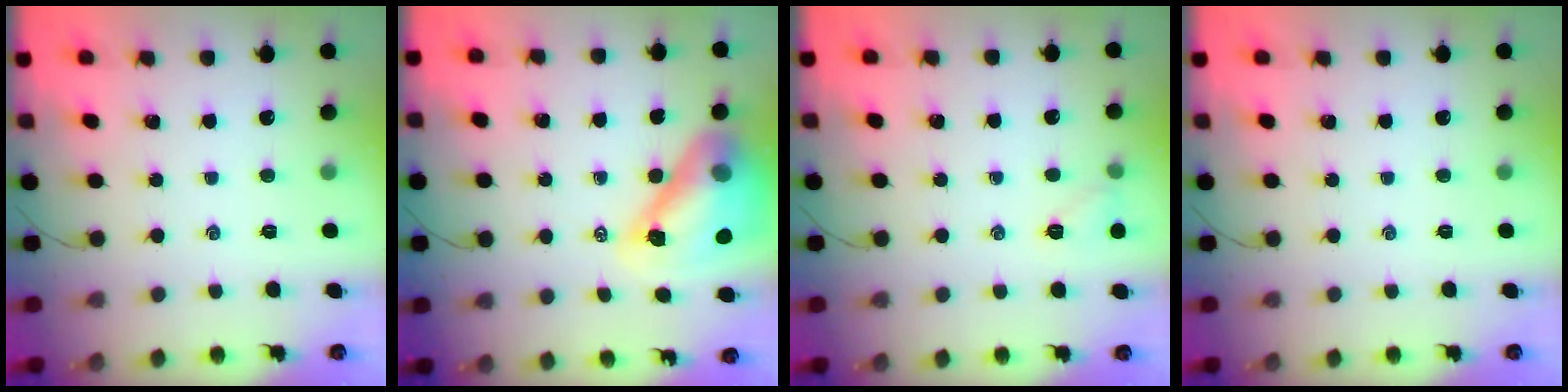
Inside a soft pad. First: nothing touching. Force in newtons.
{"total": 15.6, "press": 15.0, "slide": 4.3}
{"total": 5.6, "press": 5.4, "slide": 1.4}
{"total": 0.0}